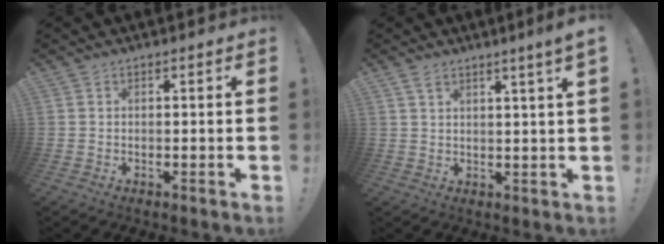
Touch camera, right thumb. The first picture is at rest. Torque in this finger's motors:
{"motor_torque": [-0.03, 0.02, 0.00, 0.04, 0.00]}